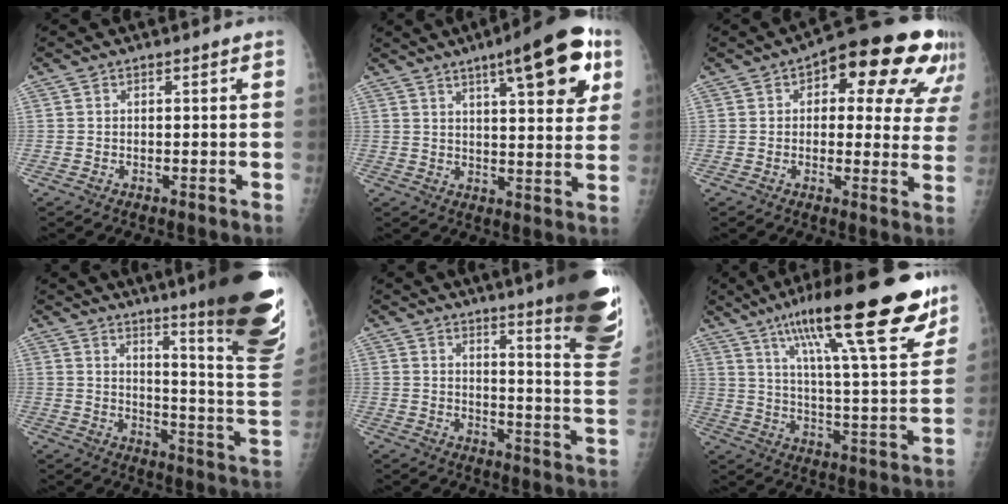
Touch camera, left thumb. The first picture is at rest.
{"total": 17.0, "force": [8.2, 4.7, 14.1], "torque": [-0.161, -0.020, 0.110]}
{"total": 18.7, "force": [8.7, 8.7, 14.1], "torque": [-0.128, 0.002, 0.100]}
{"total": 25.1, "force": [16.3, 2.2, 18.9], "torque": [-0.213, -0.110, 0.220]}
{"total": 20.7, "force": [14.5, 1.9, 14.7], "torque": [-0.166, -0.111, 0.178]}
{"total": 25.4, "force": [16.3, 4.9, 18.9], "torque": [-0.272, -0.047, 0.255]}